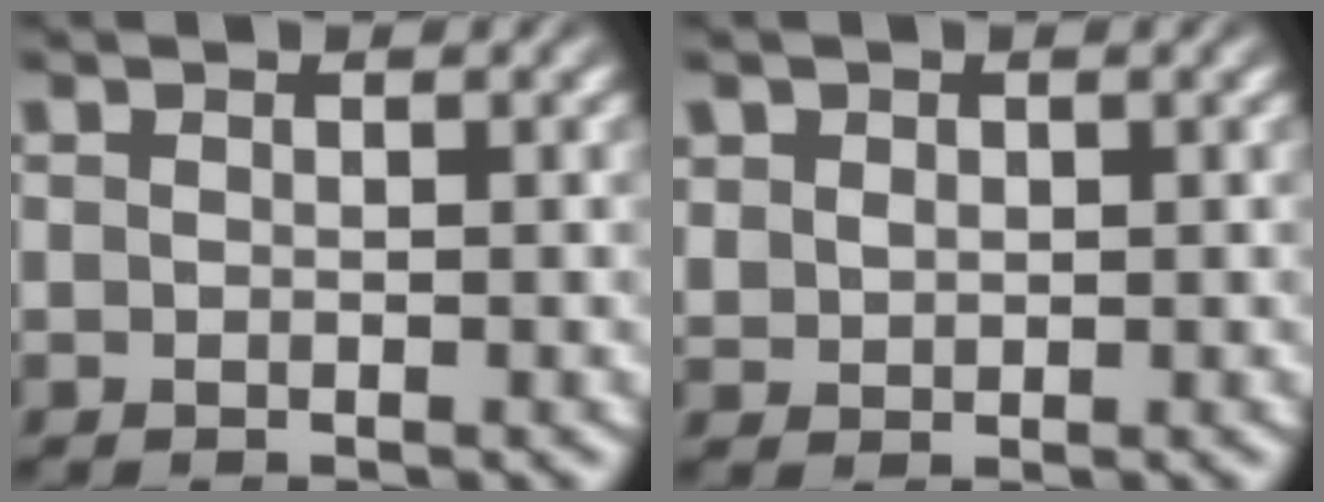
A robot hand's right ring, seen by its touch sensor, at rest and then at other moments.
{"total": 1.8, "force": [0.9, 1.5, 0.6], "torque": [-0.019, -0.013, 0.032]}